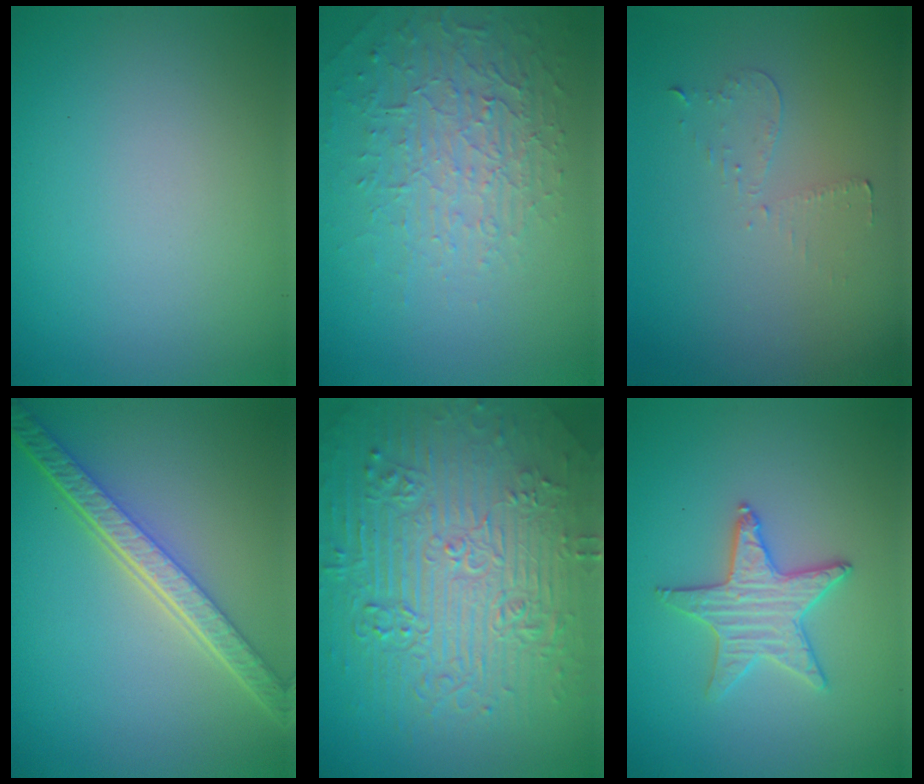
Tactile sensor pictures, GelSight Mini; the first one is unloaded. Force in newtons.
{"total": 5.1, "press": 3.4, "slide": 3.7}
{"total": 0.9, "press": 0.8, "slide": 0.4}
{"total": 5.6, "press": 4.2, "slide": 3.7}
{"total": 11.0, "press": 7.5, "slide": 8.1}
{"total": 3.1, "press": 3.1, "slide": 0.2}